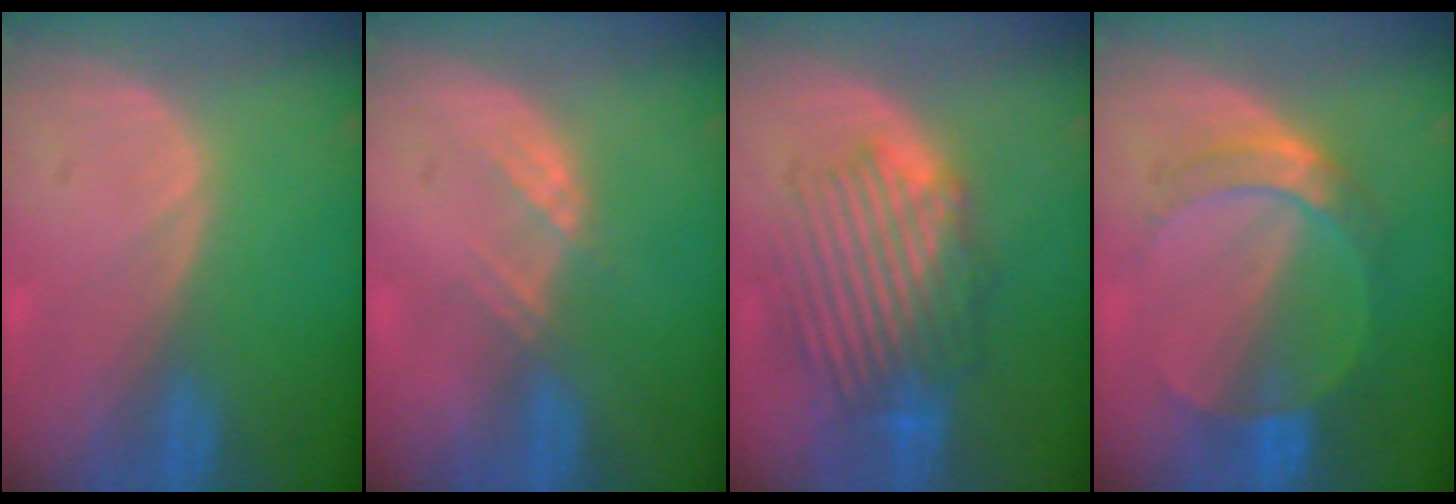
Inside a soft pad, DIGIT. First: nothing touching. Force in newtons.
{"total": 2.3, "press": 2.1, "slide": 0.7}
{"total": 8.9, "press": 8.6, "slide": 2.2}
{"total": 7.1, "press": 6.4, "slide": 3.1}